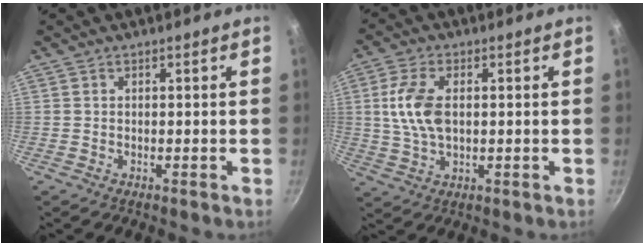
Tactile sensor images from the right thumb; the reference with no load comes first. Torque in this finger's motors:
{"motor_torque": [-0.07, 0.11, 0.90, 0.07, 0.20]}